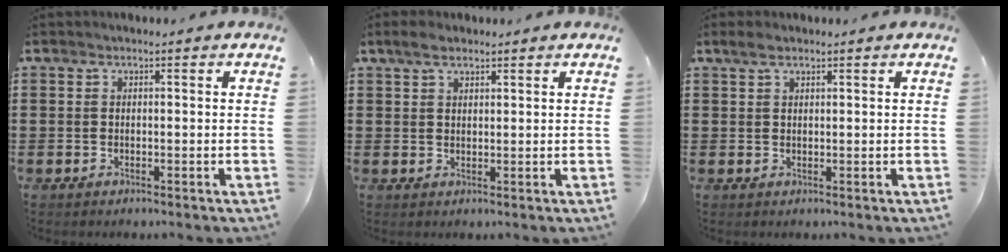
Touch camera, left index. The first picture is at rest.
{"total": 2.7, "force": [2.0, 1.3, 1.3], "torque": [-0.023, 0.003, 0.035]}
{"total": 2.4, "force": [1.8, 1.0, 1.3], "torque": [-0.030, 0.006, 0.033]}